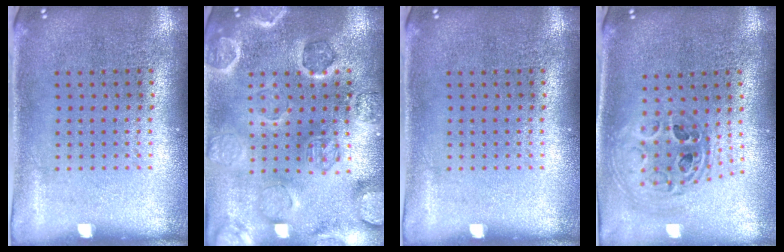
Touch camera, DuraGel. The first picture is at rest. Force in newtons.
{"total": 2.7, "press": 2.7, "slide": 0.1}
{"total": 0.0}
{"total": 1.0, "press": 1.0, "slide": 0.3}